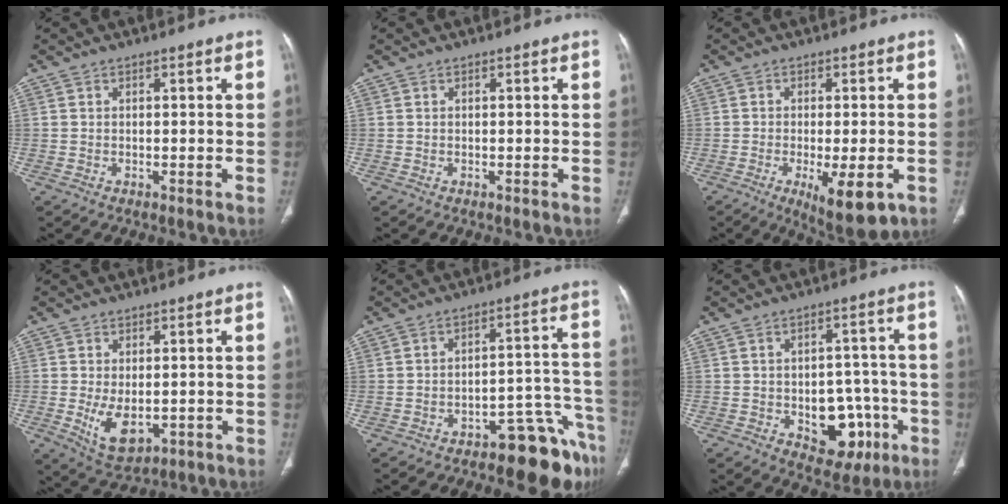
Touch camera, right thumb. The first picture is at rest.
{"total": 0.0}
{"total": 9.7, "force": [-3.5, 3.2, 8.5], "torque": [-0.122, -0.014, -0.045]}
{"total": 7.2, "force": [-1.2, 4.2, 5.7], "torque": [-0.093, -0.015, -0.004]}
{"total": 11.3, "force": [-8.8, 3.8, 5.9], "torque": [-0.034, 0.098, -0.125]}
{"total": 12.1, "force": [-3.9, 8.1, 8.2], "torque": [-0.061, 0.032, -0.038]}